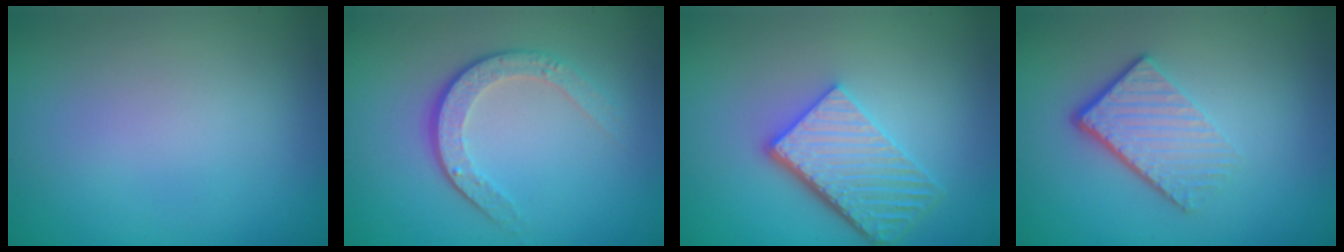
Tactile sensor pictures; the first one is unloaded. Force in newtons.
{"total": 3.5, "press": 2.6, "slide": 2.4}
{"total": 4.9, "press": 3.9, "slide": 3.1}
{"total": 4.1, "press": 2.7, "slide": 3.2}